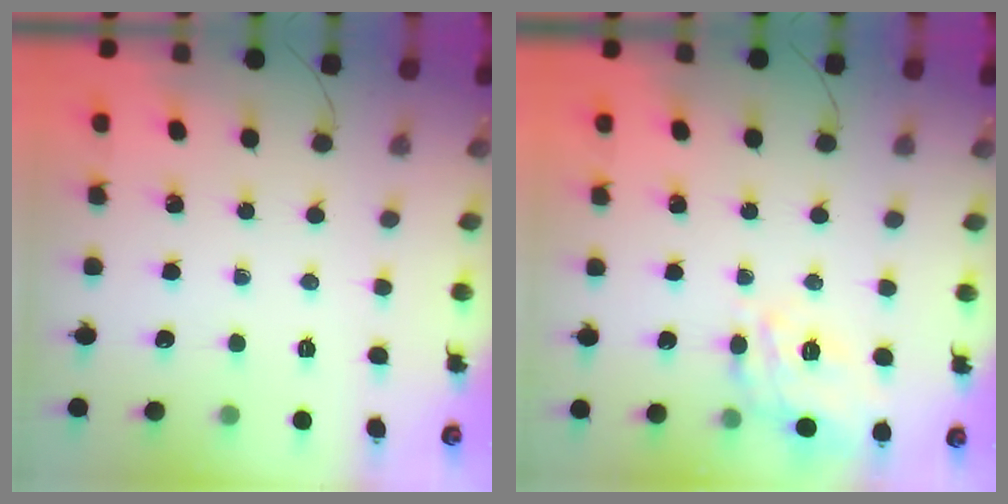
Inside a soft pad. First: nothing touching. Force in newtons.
{"total": 14.8, "press": 14.7, "slide": 1.4}